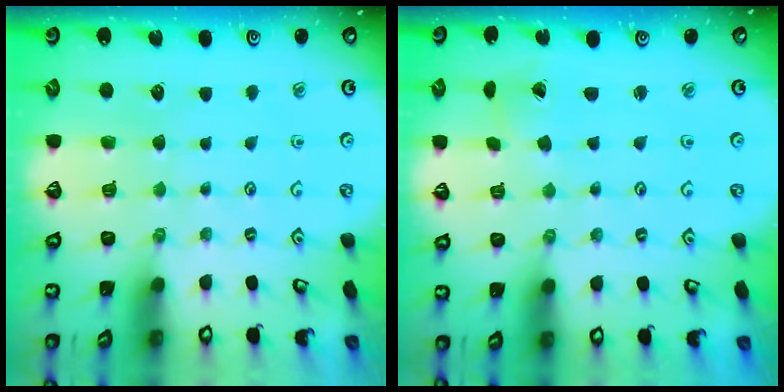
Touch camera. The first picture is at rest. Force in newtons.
{"total": 1.2, "press": 1.2, "slide": 0.1}